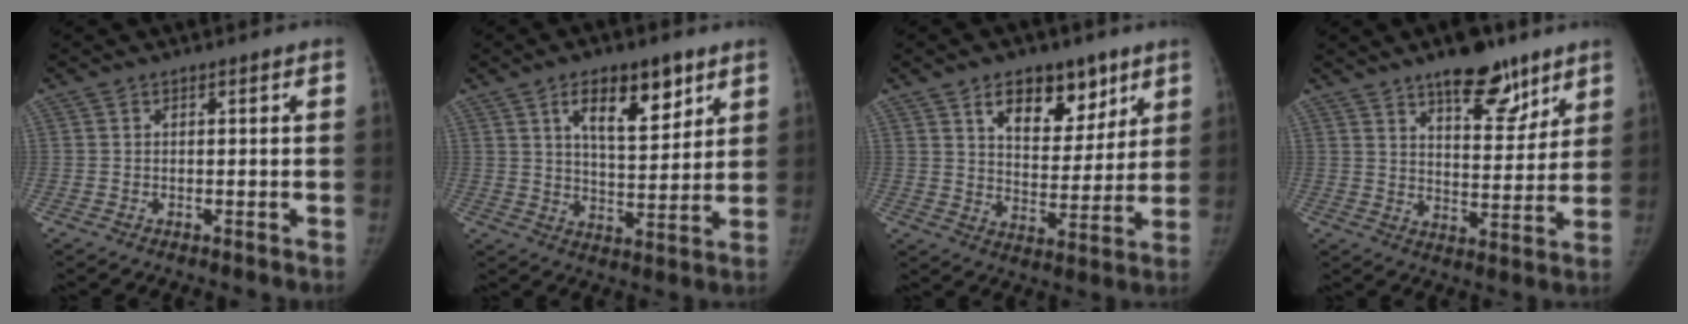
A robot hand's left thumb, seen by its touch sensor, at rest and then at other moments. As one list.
[{"total": 12.2, "force": [6.4, 5.3, 8.9], "torque": [-0.111, -0.035, 0.107]}, {"total": 13.3, "force": [7.6, 7.8, 7.7], "torque": [-0.070, -0.042, 0.123]}, {"total": 13.3, "force": [9.0, 5.5, 8.1], "torque": [-0.075, -0.054, 0.136]}]